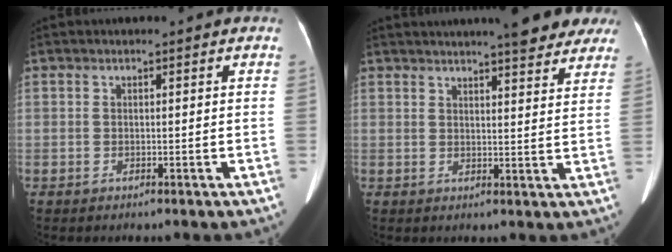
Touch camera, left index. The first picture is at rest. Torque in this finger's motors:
{"motor_torque": [0.98, -1.16, 0.18, 0.05]}